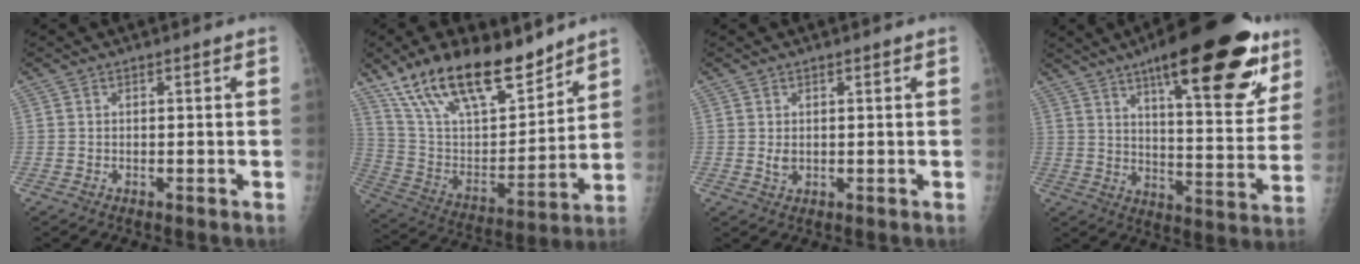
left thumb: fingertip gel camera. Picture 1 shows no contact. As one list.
[{"total": 23.2, "force": [16.8, 8.8, 13.4], "torque": [-0.201, -0.064, 0.305]}, {"total": 1.7, "force": [0.3, 1.2, 1.1], "torque": [-0.014, -0.004, 0.010]}, {"total": 26.9, "force": [15.4, 8.3, 20.4], "torque": [-0.254, -0.047, 0.222]}]